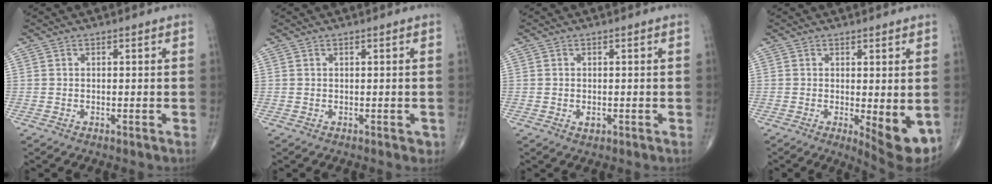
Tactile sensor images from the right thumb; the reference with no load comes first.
{"total": 0.9, "force": [0.0, 0.7, 0.5], "torque": [0.000, 0.001, 0.002]}
{"total": 1.2, "force": [-0.3, 0.8, 0.9], "torque": [-0.014, -0.002, -0.004]}
{"total": 8.0, "force": [-1.5, 2.7, 7.4], "torque": [-0.090, -0.020, -0.012]}